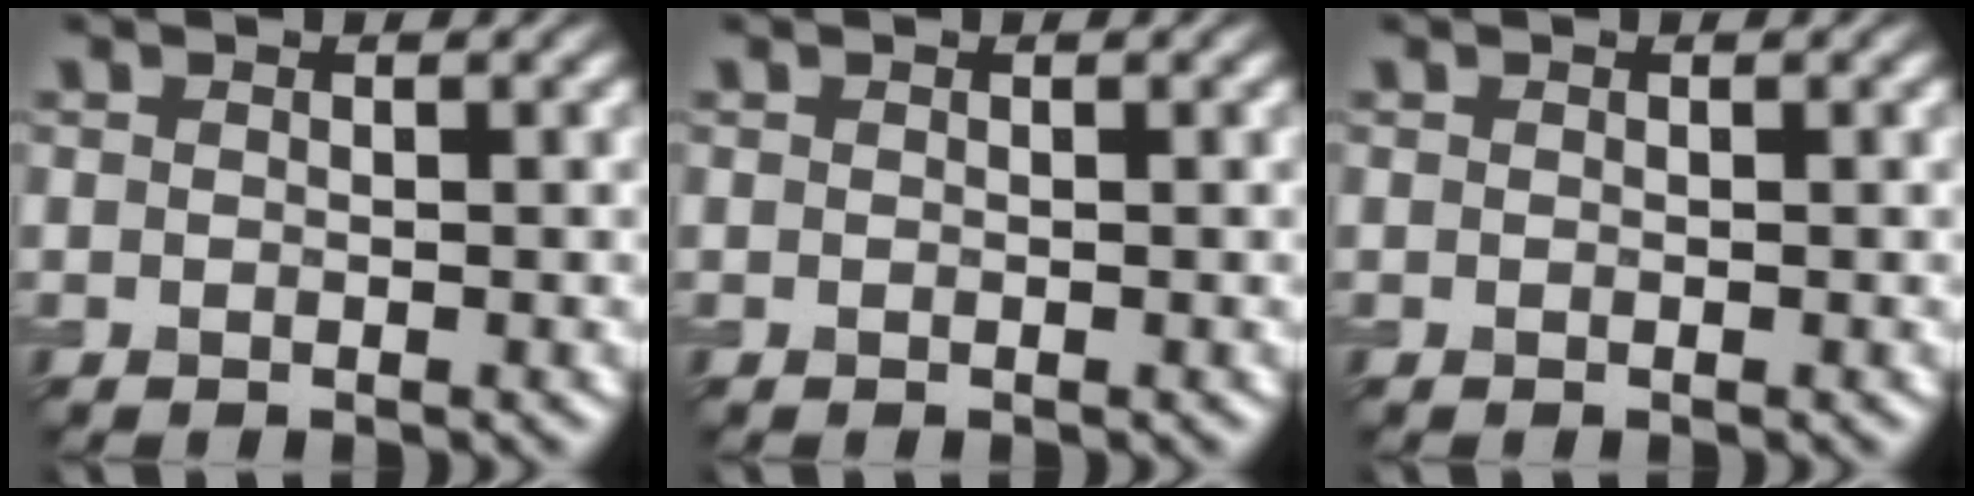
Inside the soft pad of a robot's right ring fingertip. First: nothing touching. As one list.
[{"total": 0.0}, {"total": 0.0}]